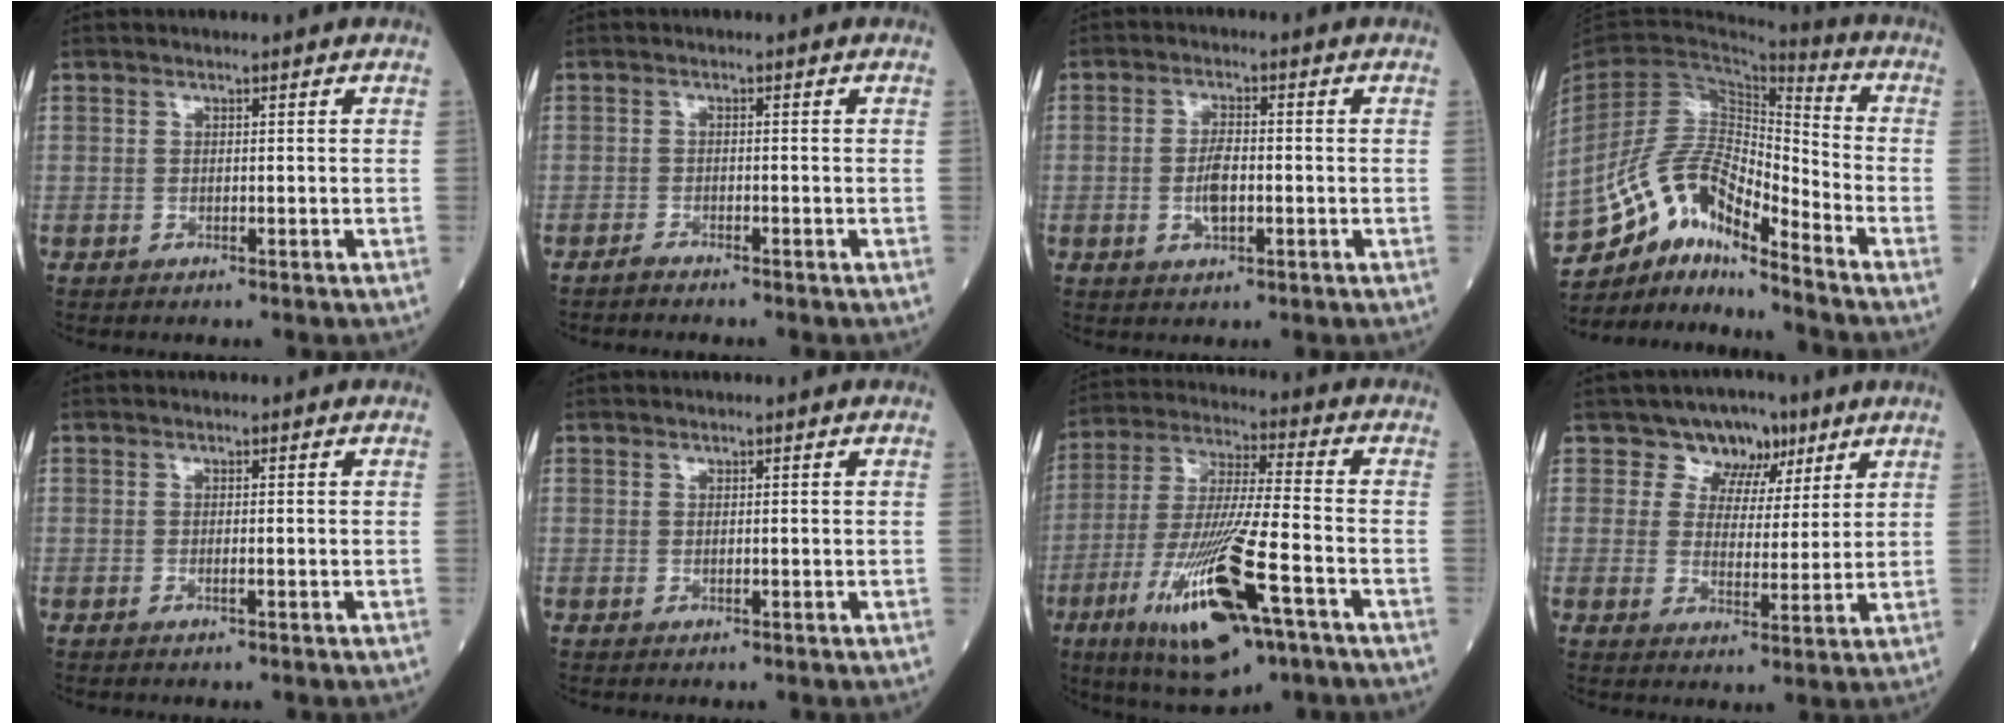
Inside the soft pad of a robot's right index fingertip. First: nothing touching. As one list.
[{"total": 1.3, "force": [-1.2, 0.0, 0.4], "torque": [-0.014, -0.002, -0.019]}, {"total": 3.9, "force": [-0.8, 1.4, 3.6], "torque": [-0.071, 0.000, -0.016]}, {"total": 14.9, "force": [-12.2, 2.8, 8.0], "torque": [-0.161, 0.028, -0.229]}, {"total": 0.6, "force": [-0.3, 0.0, 0.6], "torque": [-0.015, -0.001, -0.004]}, {"total": 0.0}, {"total": 19.1, "force": [-8.5, 2.7, 16.8], "torque": [-0.349, -0.038, -0.146]}, {"total": 6.4, "force": [4.0, 4.8, 1.4], "torque": [-0.004, 0.009, 0.061]}]